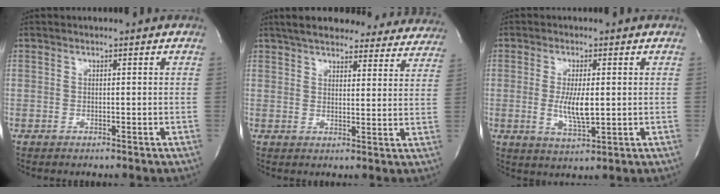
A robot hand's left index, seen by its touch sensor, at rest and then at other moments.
{"total": 26.2, "force": [23.4, 6.8, 9.6], "torque": [-0.145, -0.010, 0.278]}
{"total": 5.4, "force": [-0.3, 1.2, 5.3], "torque": [-0.106, -0.016, -0.003]}